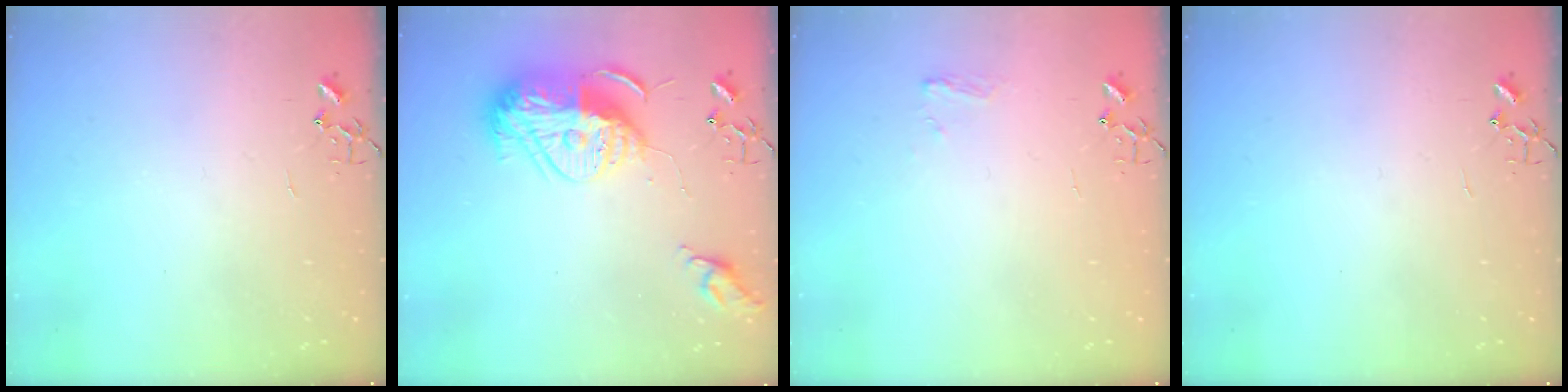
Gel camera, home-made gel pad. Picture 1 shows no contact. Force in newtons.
{"total": 17.6, "press": 17.5, "slide": 1.8}
{"total": 5.9, "press": 5.9, "slide": 0.7}
{"total": 0.0}